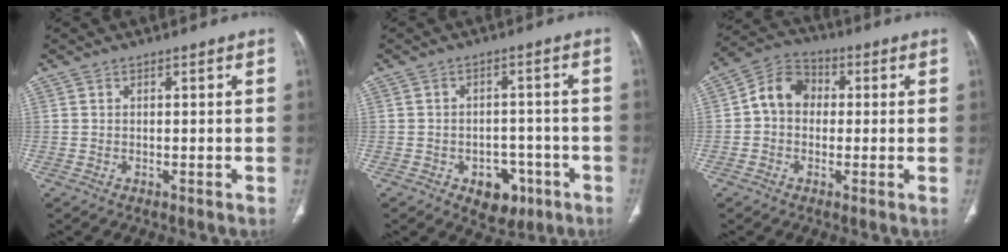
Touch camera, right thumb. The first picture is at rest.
{"total": 7.3, "force": [-3.5, 5.2, 3.8], "torque": [-0.016, 0.027, -0.040]}
{"total": 8.2, "force": [0.3, 6.7, 4.7], "torque": [-0.062, 0.026, -0.009]}